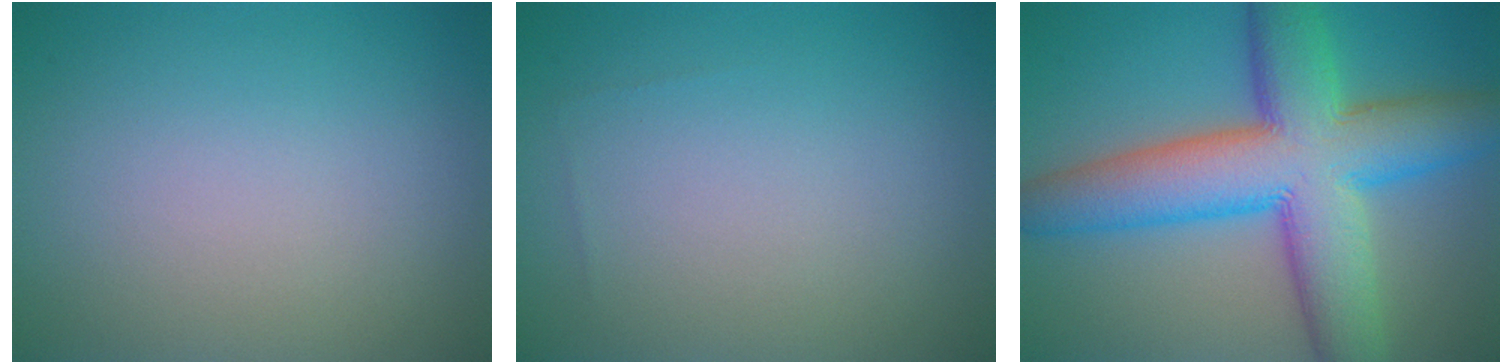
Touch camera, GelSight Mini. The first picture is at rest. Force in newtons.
{"total": 0.0}
{"total": 12.3, "press": 12.3, "slide": 0.5}